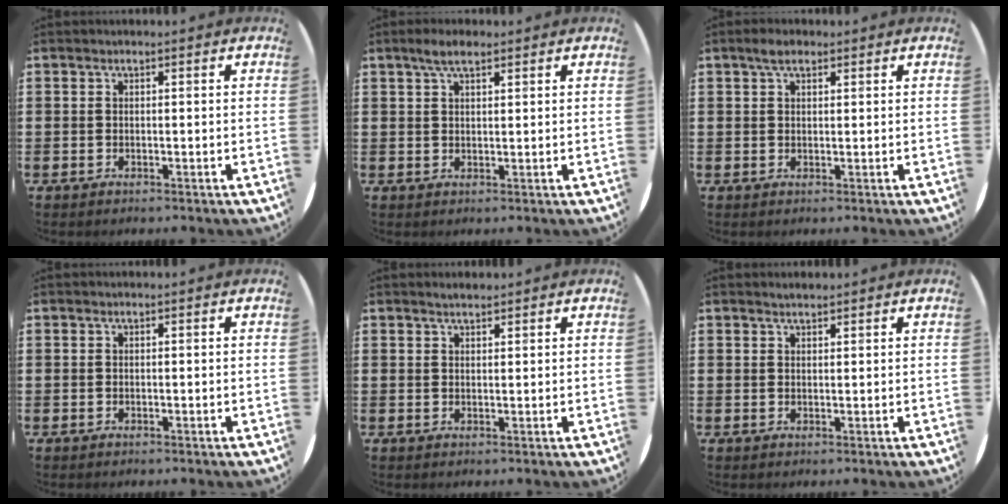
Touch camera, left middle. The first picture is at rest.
{"total": 3.1, "force": [2.2, 0.9, 2.0], "torque": [-0.036, 0.002, 0.038]}
{"total": 2.4, "force": [1.6, 1.0, 1.4], "torque": [-0.022, 0.003, 0.027]}
{"total": 0.0}
{"total": 1.3, "force": [1.2, 0.2, 0.4], "torque": [-0.008, 0.003, 0.022]}
{"total": 1.1, "force": [1.0, 0.2, 0.2], "torque": [-0.004, 0.002, 0.019]}